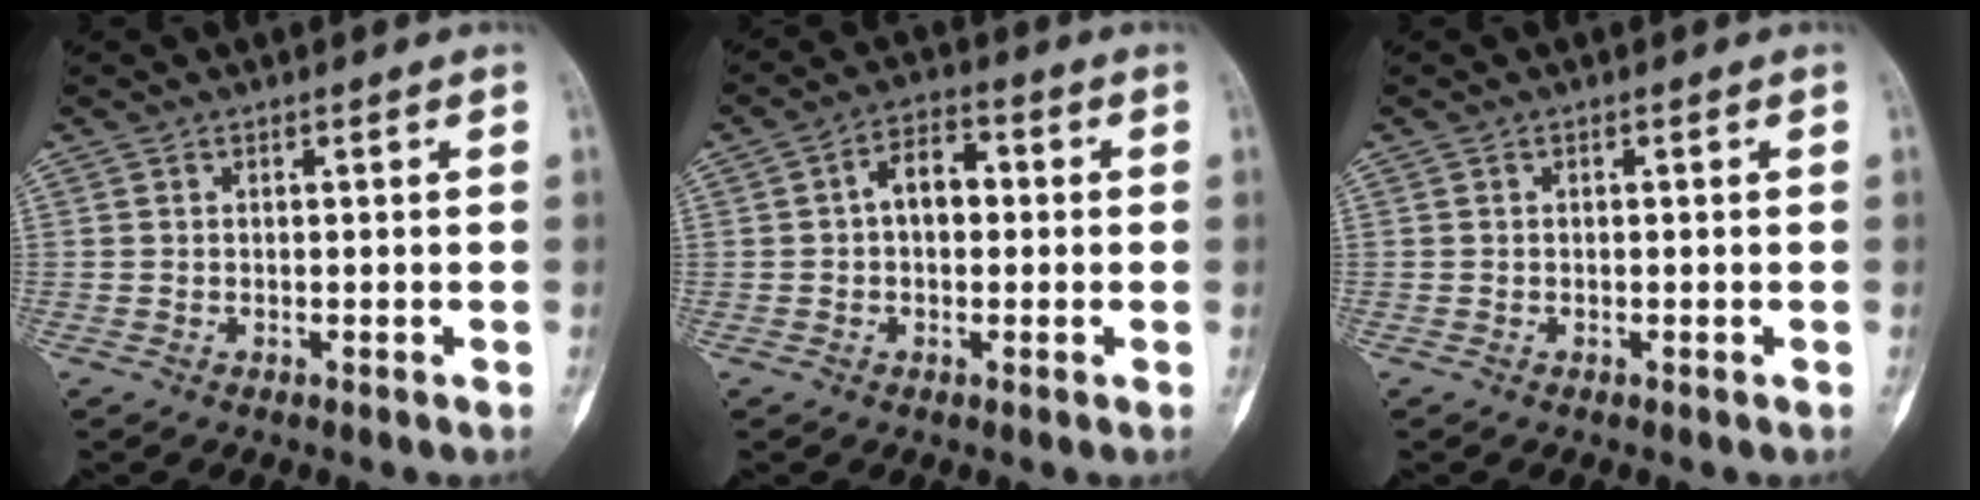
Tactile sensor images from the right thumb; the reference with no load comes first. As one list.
[{"total": 6.4, "force": [0.3, 4.2, 4.9], "torque": [-0.062, 0.023, -0.004]}, {"total": 0.0}]